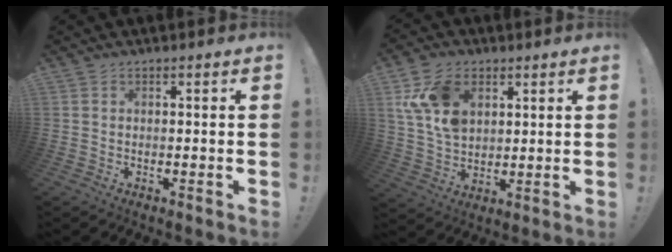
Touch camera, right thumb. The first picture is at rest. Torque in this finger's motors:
{"motor_torque": [1.79, 1.94, 1.23, 0.49, 0.08]}